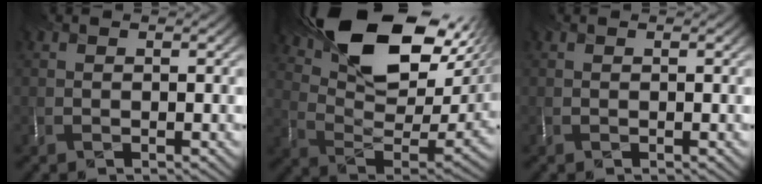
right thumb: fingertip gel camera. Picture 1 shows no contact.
{"total": 18.8, "force": [10.4, 8.6, 13.0], "torque": [-0.236, 0.014, 0.183]}
{"total": 0.0}